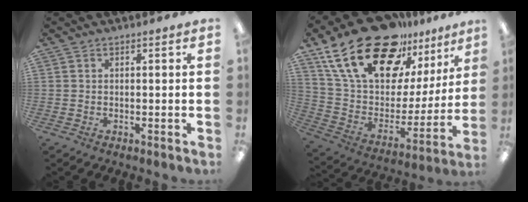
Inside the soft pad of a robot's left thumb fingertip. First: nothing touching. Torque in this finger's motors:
{"motor_torque": [1.01, 1.10, 1.41, -1.36, 0.22]}